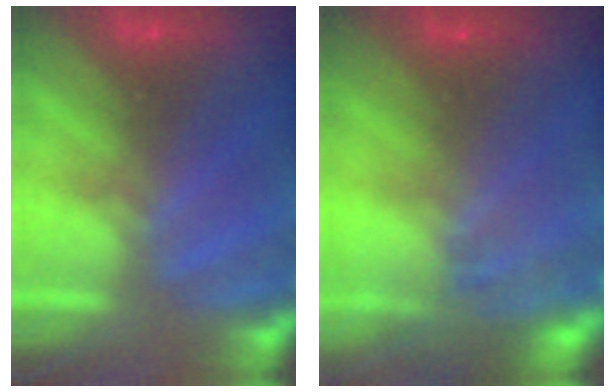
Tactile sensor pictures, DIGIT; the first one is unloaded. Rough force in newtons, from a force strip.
{"total": 8.6}